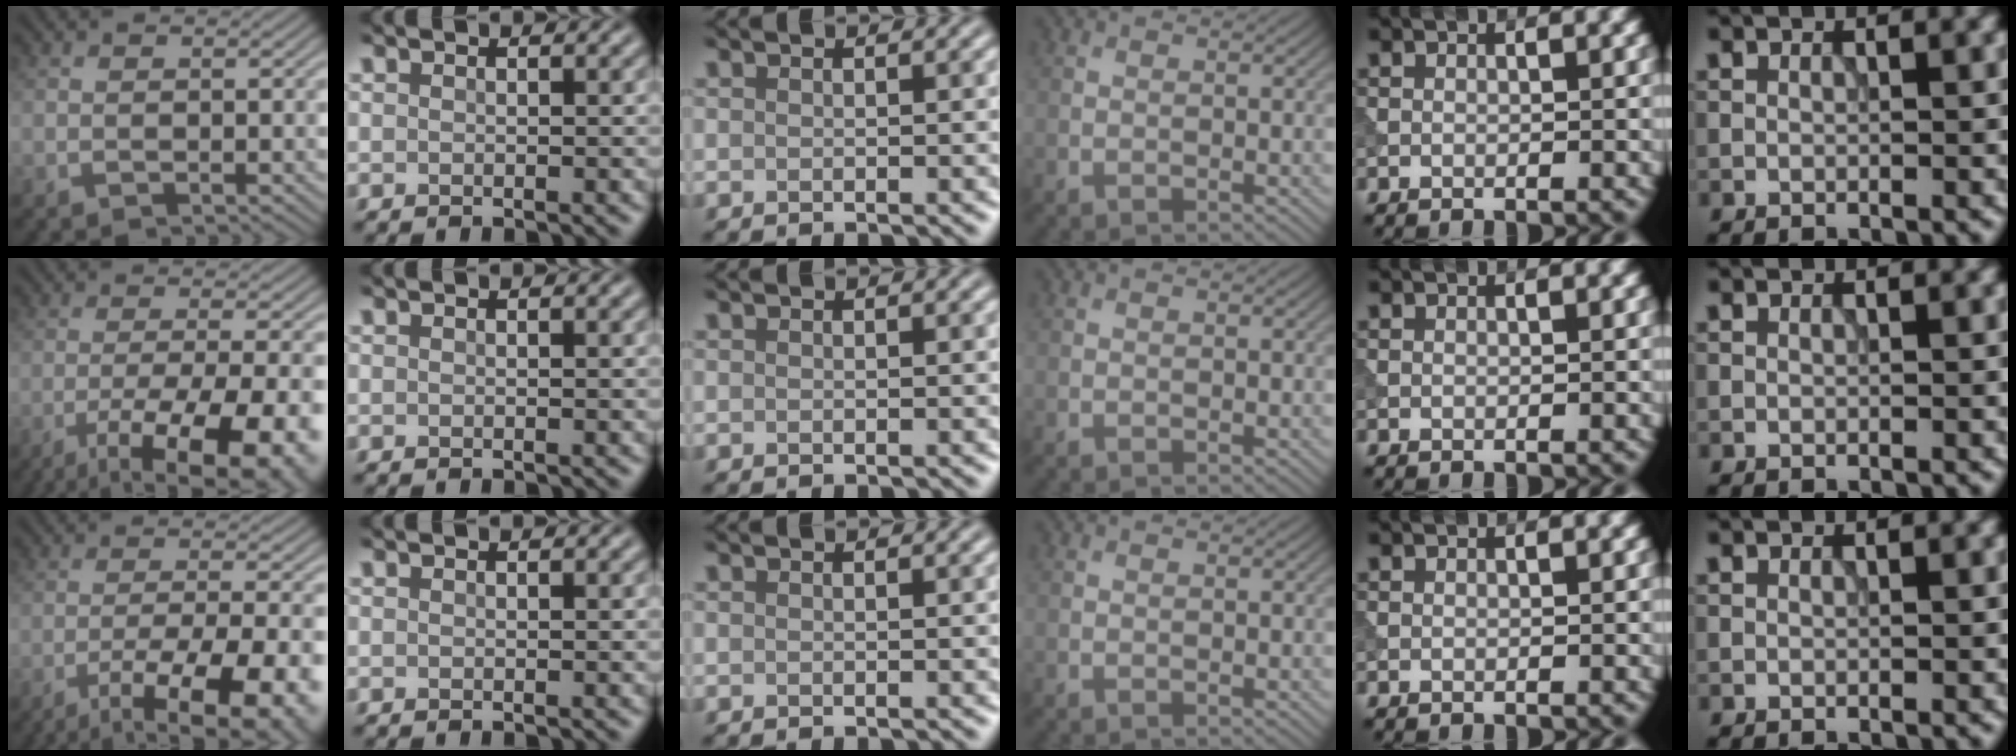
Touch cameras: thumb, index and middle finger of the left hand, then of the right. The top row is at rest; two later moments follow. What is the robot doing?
{"motion": "extract", "object": "tissue"}